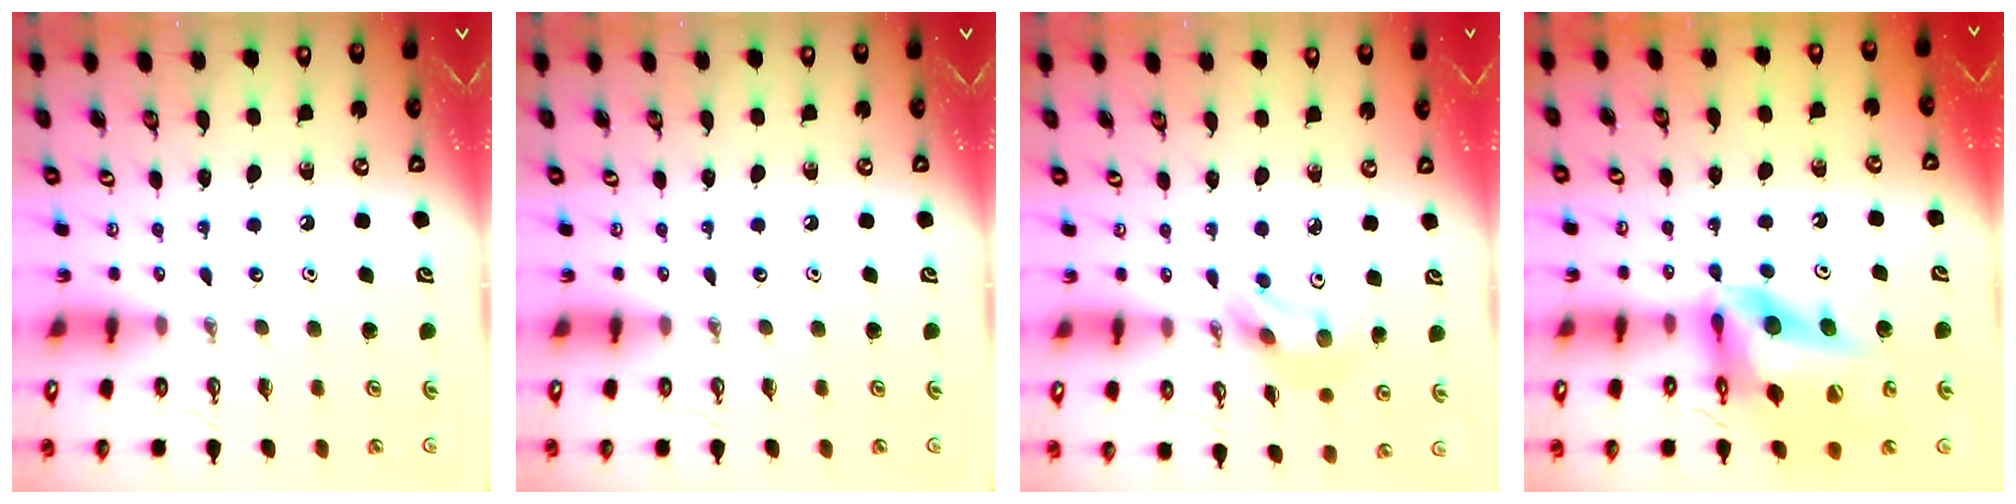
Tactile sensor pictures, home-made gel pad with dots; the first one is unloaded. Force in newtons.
{"total": 0.0}
{"total": 8.0, "press": 6.5, "slide": 4.5}
{"total": 18.8, "press": 18.7, "slide": 1.7}